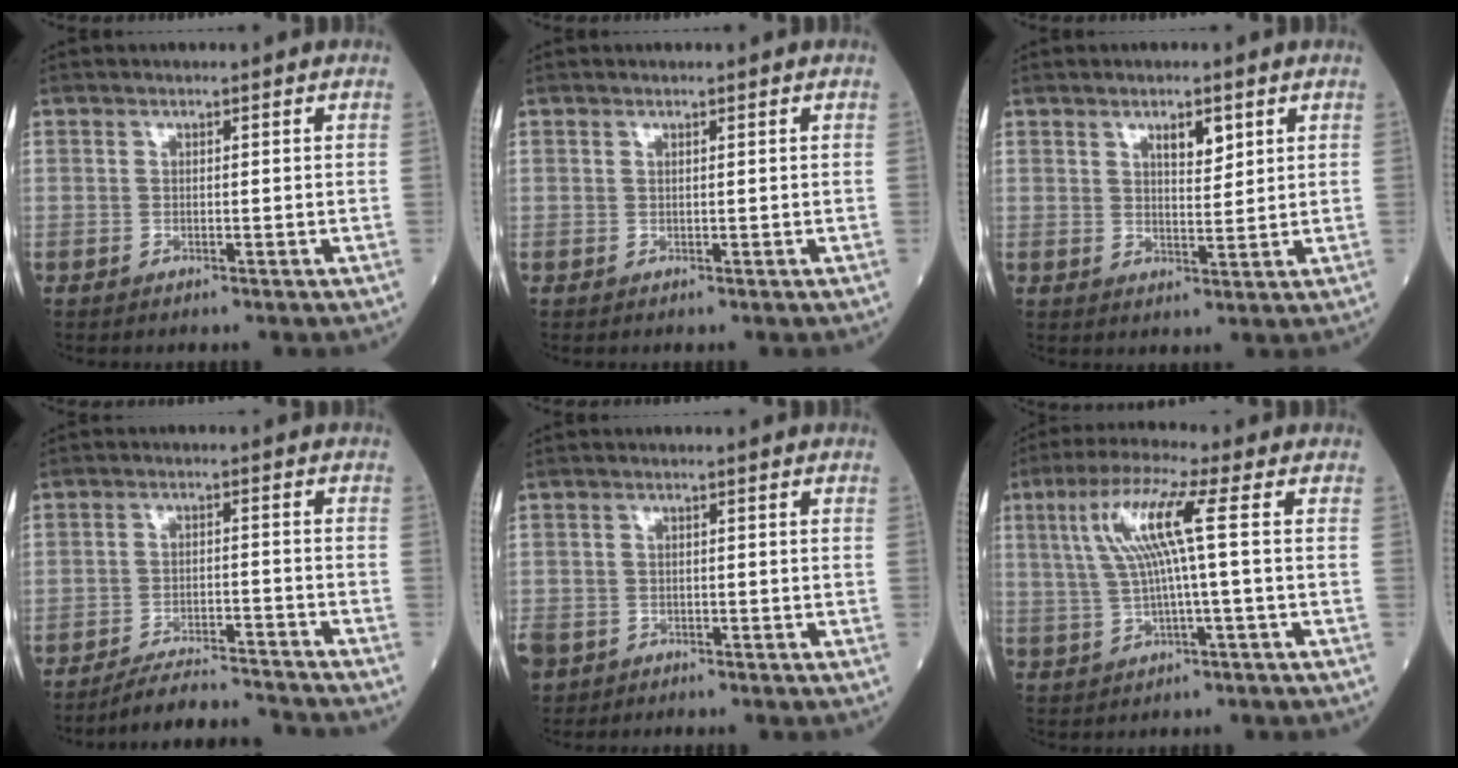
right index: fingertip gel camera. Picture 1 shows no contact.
{"total": 0.0}
{"total": 3.7, "force": [2.0, 1.3, 2.8], "torque": [-0.044, -0.002, 0.034]}
{"total": 9.9, "force": [-9.8, -0.7, 1.8], "torque": [-0.023, -0.001, -0.158]}
{"total": 6.7, "force": [-3.9, 5.2, 2.0], "torque": [-0.064, -0.004, -0.066]}
{"total": 8.7, "force": [1.6, -0.5, 8.6], "torque": [-0.175, 0.020, 0.034]}